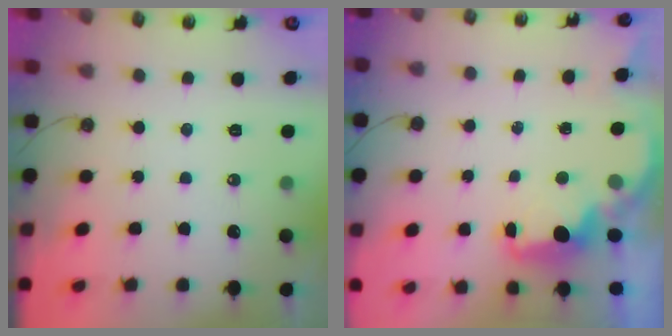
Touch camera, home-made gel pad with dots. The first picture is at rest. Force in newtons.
{"total": 2.2, "press": 2.1, "slide": 0.7}